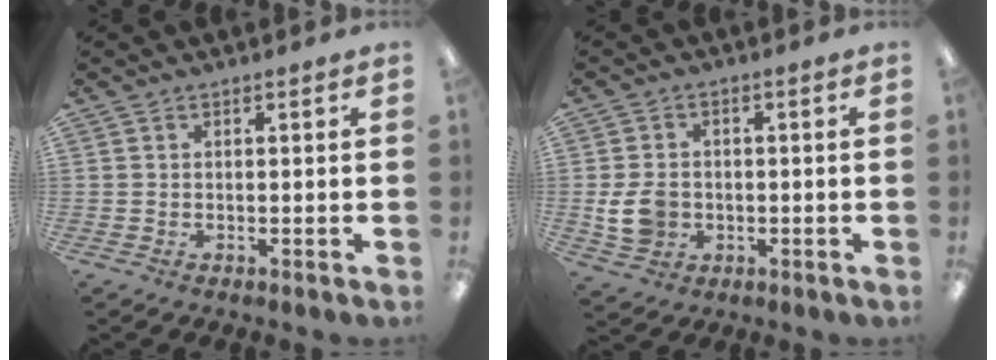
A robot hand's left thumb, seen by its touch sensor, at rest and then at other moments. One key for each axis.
{"total": 7.4, "fx": -1.2, "fy": 6.1, "fz": 4.0, "tx": -0.073, "ty": 0.008, "tz": -0.020}